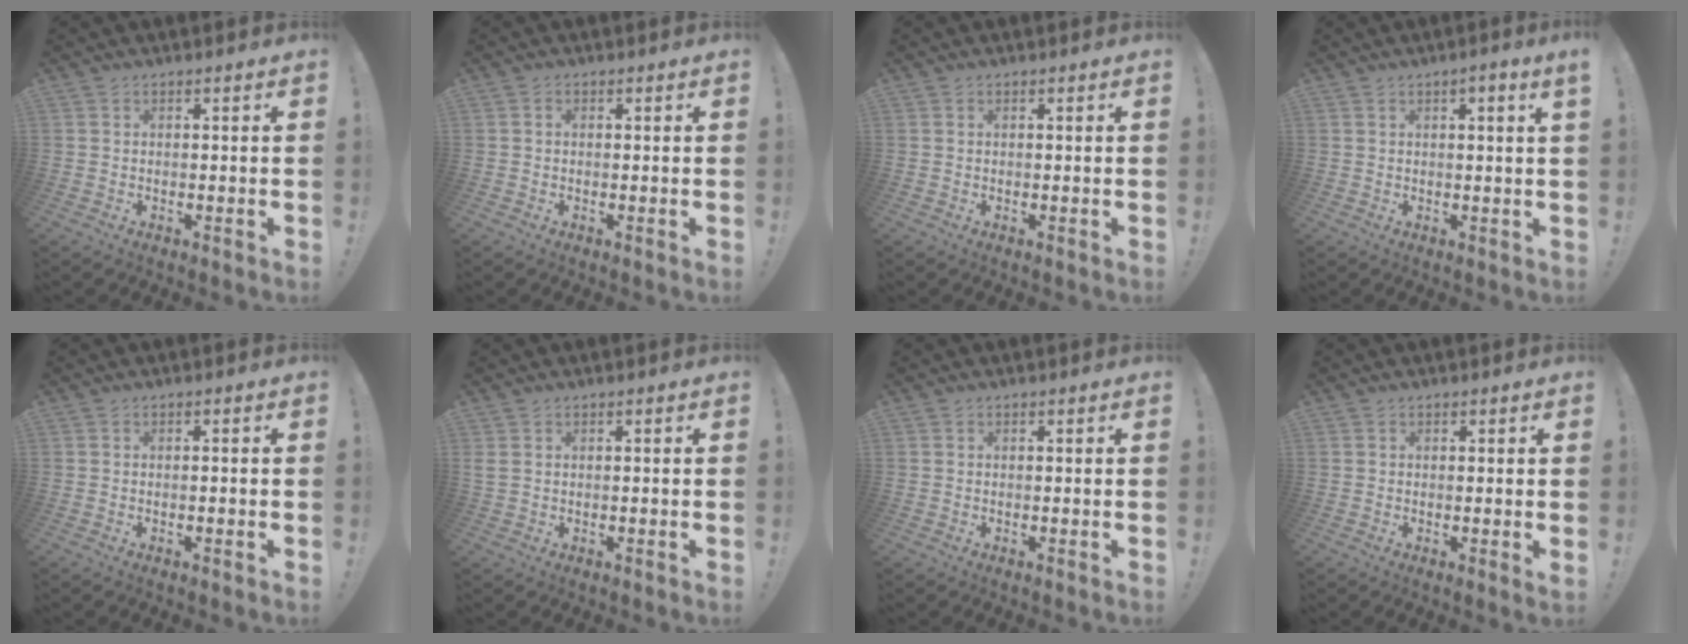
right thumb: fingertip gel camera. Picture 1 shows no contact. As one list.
[{"total": 0.5, "force": [-0.1, 0.5, 0.2], "torque": [-0.005, 0.003, -0.002]}, {"total": 0.0}, {"total": 2.6, "force": [0.8, -0.5, 2.4], "torque": [-0.036, -0.005, 0.009]}, {"total": 0.8, "force": [-0.6, 0.0, 0.6], "torque": [-0.017, 0.002, -0.009]}, {"total": 1.2, "force": [0.3, 0.6, 1.0], "torque": [-0.026, 0.004, 0.009]}, {"total": 0.0}, {"total": 1.1, "force": [0.5, 0.0, 1.0], "torque": [-0.011, -0.003, 0.007]}]